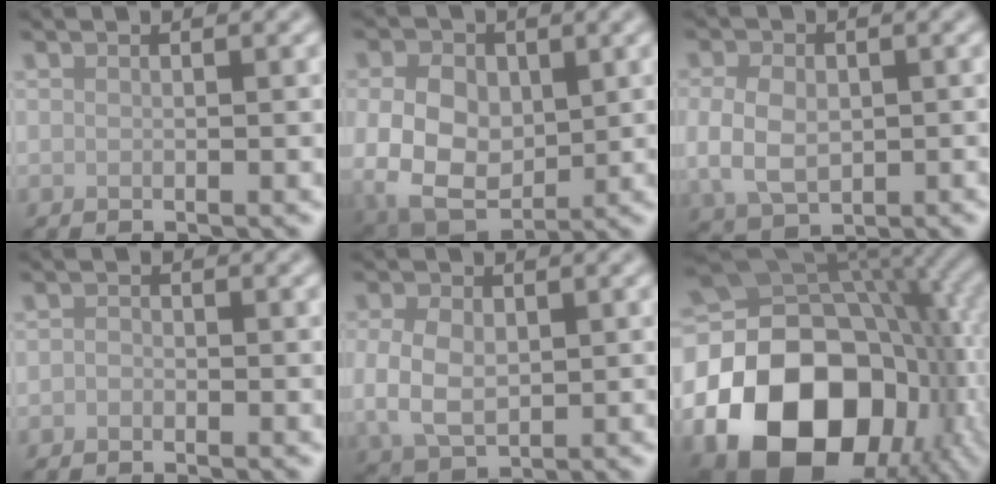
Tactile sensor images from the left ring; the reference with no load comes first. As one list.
[{"total": 8.3, "force": [-0.3, 6.2, 5.5], "torque": [-0.118, -0.010, -0.005]}, {"total": 4.9, "force": [-0.3, 3.5, 3.4], "torque": [-0.068, -0.006, -0.005]}, {"total": 0.7, "force": [-0.4, 0.5, 0.2], "torque": [-0.004, -0.001, -0.010]}, {"total": 4.6, "force": [-0.1, 3.3, 3.3], "torque": [-0.071, -0.001, 0.002]}, {"total": 20.7, "force": [-5.4, 15.5, 12.6], "torque": [-0.235, -0.026, -0.078]}]